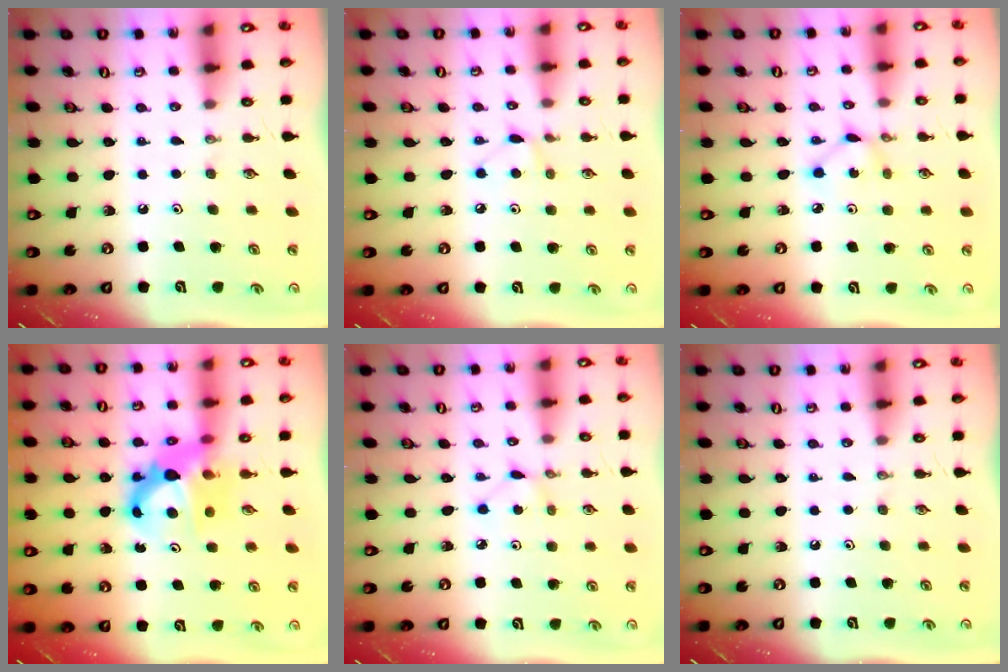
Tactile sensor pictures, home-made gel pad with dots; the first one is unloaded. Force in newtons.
{"total": 5.2, "press": 5.2, "slide": 0.6}
{"total": 2.4, "press": 2.4, "slide": 0.1}
{"total": 8.2, "press": 8.2, "slide": 0.7}
{"total": 1.9, "press": 1.9, "slide": 0.2}
{"total": 0.0}